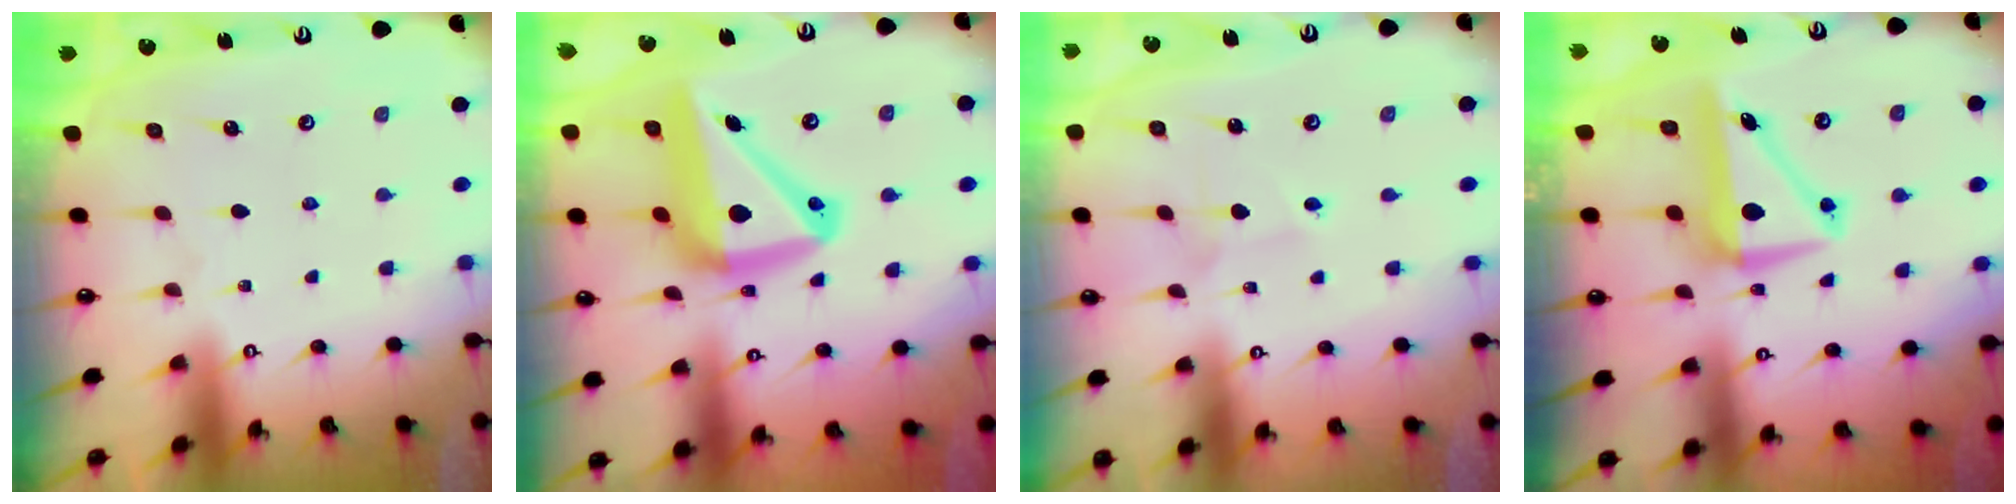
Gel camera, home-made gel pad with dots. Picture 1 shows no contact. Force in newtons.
{"total": 15.6, "press": 15.5, "slide": 1.9}
{"total": 2.4, "press": 2.3, "slide": 0.2}
{"total": 7.9, "press": 7.7, "slide": 1.8}